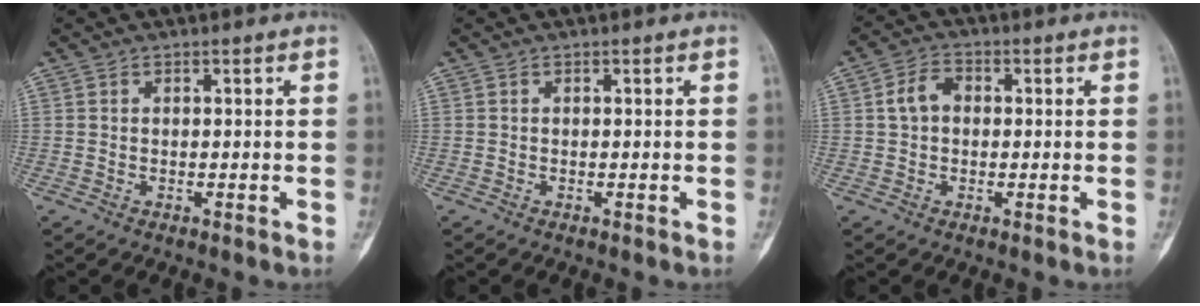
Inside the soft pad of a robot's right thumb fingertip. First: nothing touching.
{"total": 0.0}
{"total": 4.6, "force": [0.4, 3.5, 3.0], "torque": [-0.053, 0.015, 0.001]}